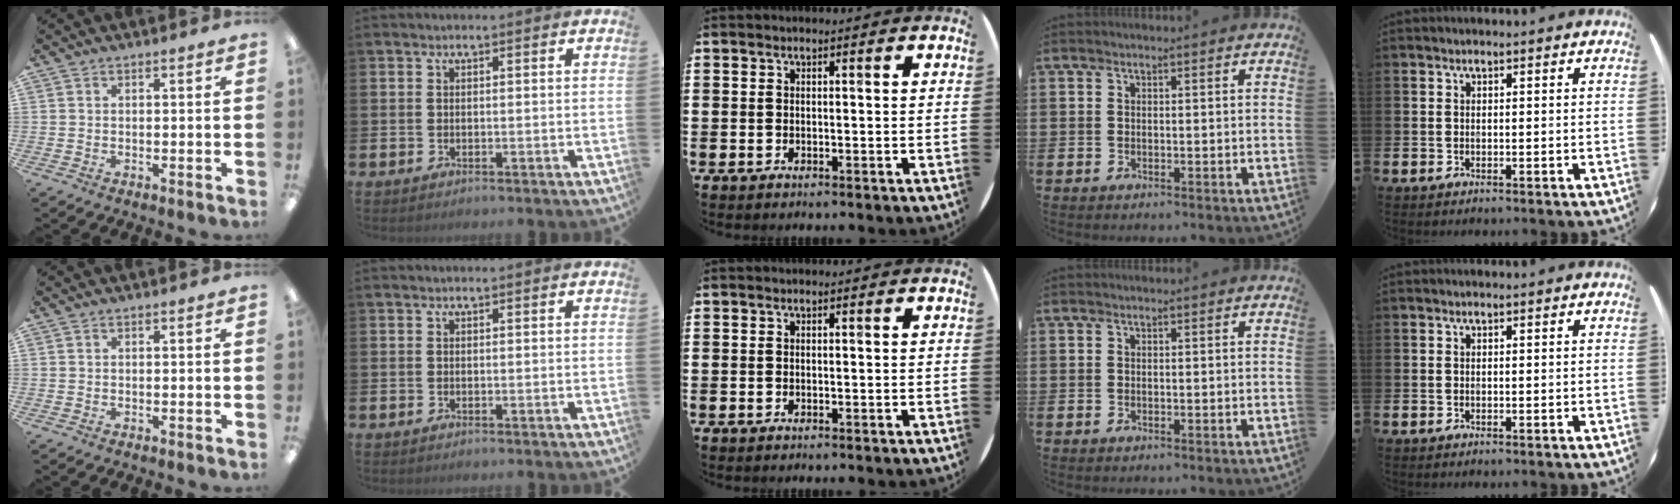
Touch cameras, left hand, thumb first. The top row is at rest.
{}